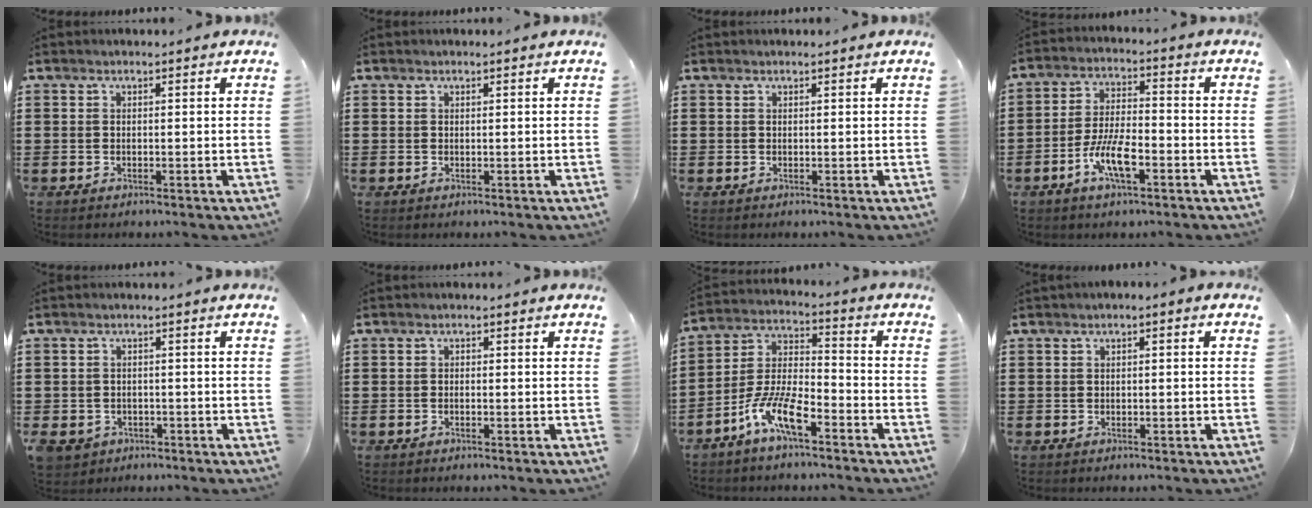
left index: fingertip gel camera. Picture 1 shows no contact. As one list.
[{"total": 0.0}, {"total": 0.0}, {"total": 7.7, "force": [-3.5, 2.6, 6.3], "torque": [-0.135, -0.005, -0.068]}, {"total": 2.0, "force": [-1.2, 1.5, 0.3], "torque": [-0.029, -0.003, -0.033]}, {"total": 0.6, "force": [-0.5, 0.2, 0.4], "torque": [-0.009, -0.003, -0.009]}, {"total": 9.9, "force": [-7.0, 2.4, 6.5], "torque": [-0.149, 0.001, -0.139]}, {"total": 0.8, "force": [-0.7, 0.4, 0.3], "torque": [-0.007, -0.001, -0.014]}]